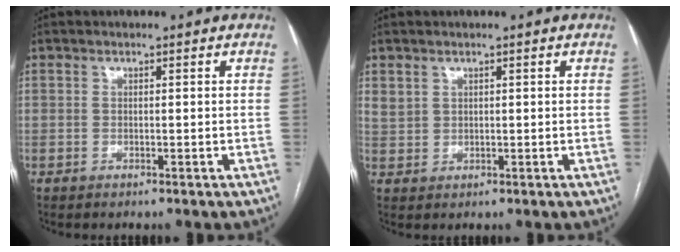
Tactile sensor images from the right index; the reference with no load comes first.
{"total": 2.1, "force": [1.4, 1.5, 0.4], "torque": [-0.007, 0.007, 0.029]}